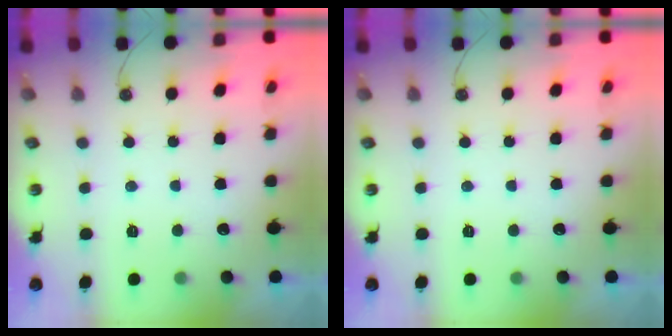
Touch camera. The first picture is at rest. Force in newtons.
{"total": 0.0}